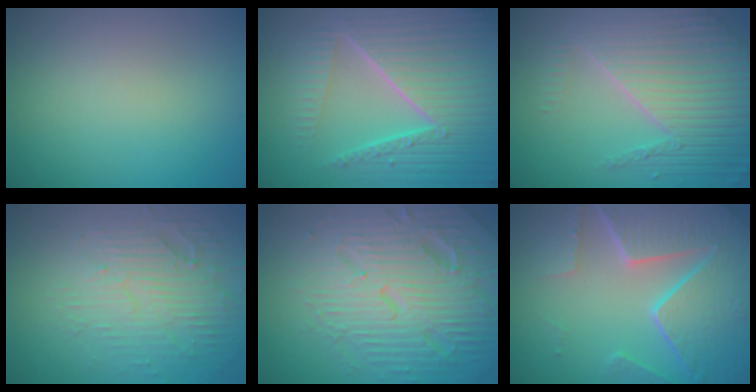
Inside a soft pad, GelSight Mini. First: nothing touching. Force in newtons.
{"total": 8.6, "press": 6.0, "slide": 6.2}
{"total": 8.7, "press": 5.8, "slide": 6.5}
{"total": 4.1, "press": 3.3, "slide": 2.4}
{"total": 7.4, "press": 7.2, "slide": 1.7}
{"total": 8.2, "press": 6.1, "slide": 5.6}